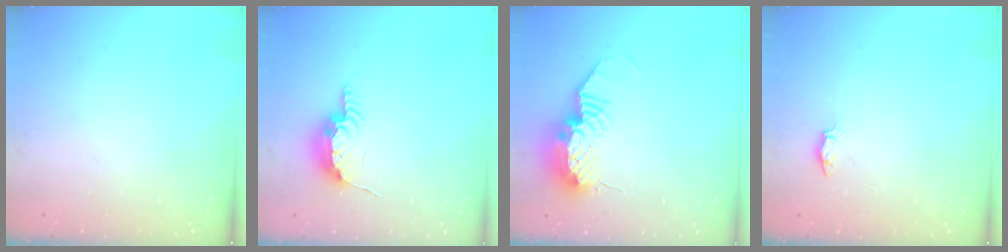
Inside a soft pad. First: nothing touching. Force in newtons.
{"total": 10.3, "press": 10.2, "slide": 0.9}
{"total": 13.1, "press": 13.1, "slide": 1.0}
{"total": 2.9, "press": 2.9, "slide": 0.4}